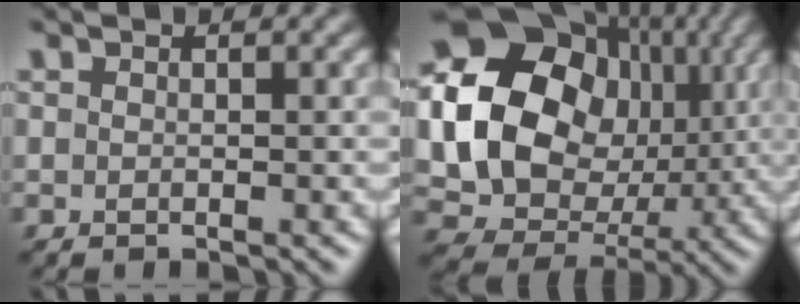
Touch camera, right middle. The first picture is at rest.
{"total": 19.8, "force": [2.9, 17.1, 9.5], "torque": [-0.201, 0.014, 0.052]}